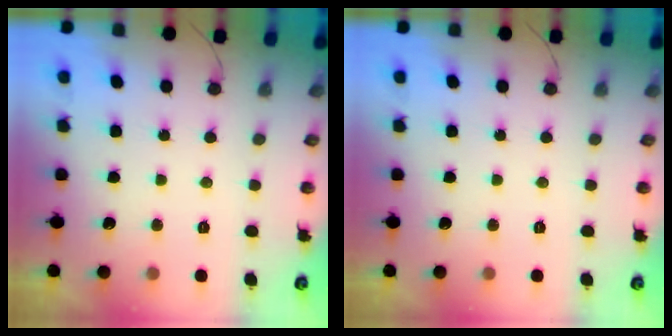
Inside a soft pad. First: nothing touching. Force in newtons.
{"total": 0.0}